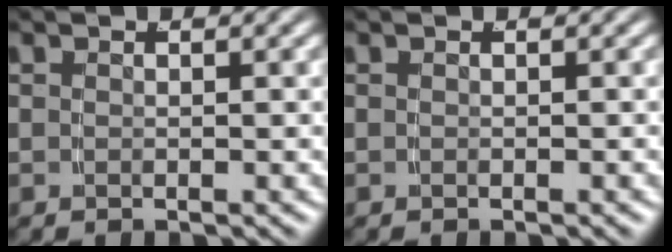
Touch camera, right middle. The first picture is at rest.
{"total": 0.0}